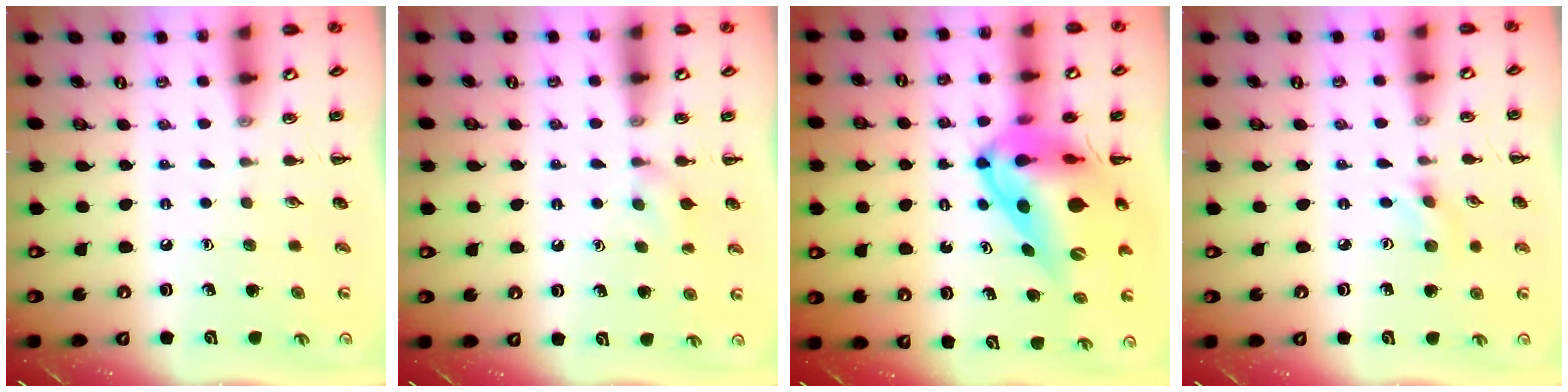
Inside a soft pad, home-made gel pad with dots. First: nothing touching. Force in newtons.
{"total": 4.9, "press": 4.6, "slide": 1.7}
{"total": 16.4, "press": 15.7, "slide": 4.4}
{"total": 1.1, "press": 1.0, "slide": 0.5}